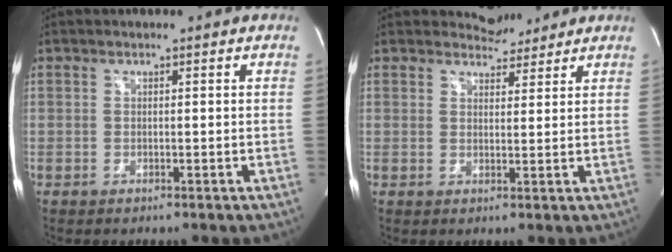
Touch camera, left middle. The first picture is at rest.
{"total": 3.3, "force": [3.1, 1.0, -0.2], "torque": [-0.002, 0.000, 0.047]}